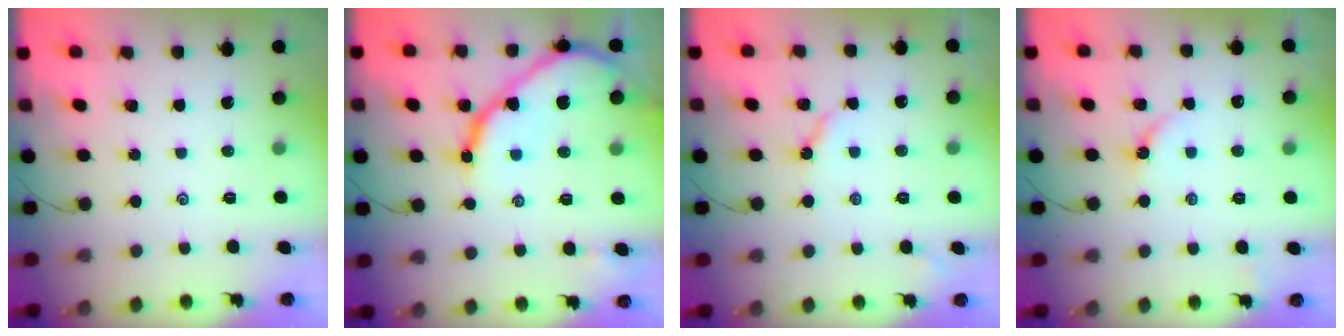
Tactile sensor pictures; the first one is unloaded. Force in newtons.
{"total": 15.6, "press": 15.5, "slide": 1.3}
{"total": 4.3, "press": 4.2, "slide": 0.7}
{"total": 3.4, "press": 3.4, "slide": 0.5}